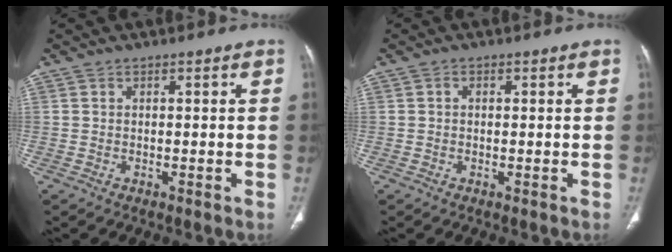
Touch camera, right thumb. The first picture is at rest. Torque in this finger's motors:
{"motor_torque": [-0.38, 0.33, -0.17, 0.08, 0.07]}